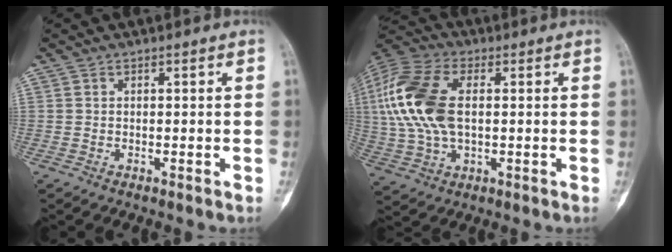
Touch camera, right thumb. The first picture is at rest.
{"total": 17.9, "force": [2.1, 10.1, 14.6], "torque": [-0.330, 0.010, 0.037]}